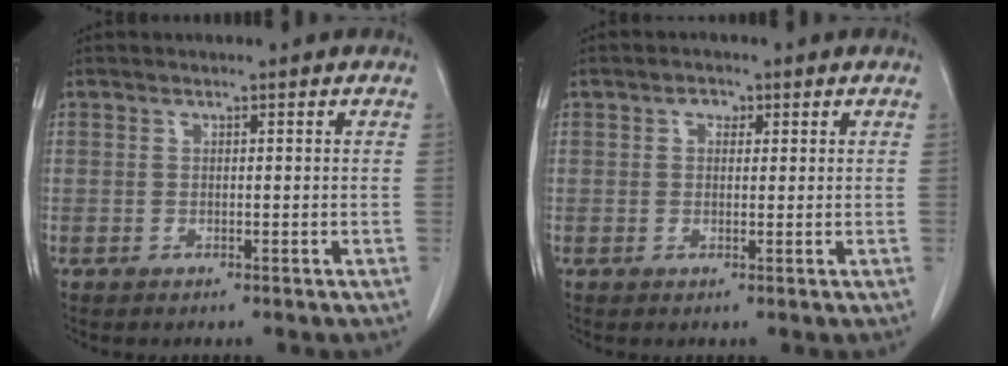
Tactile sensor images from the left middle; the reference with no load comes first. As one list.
[{"total": 1.8, "force": [0.8, 1.2, 1.0], "torque": [-0.018, 0.006, 0.011]}]